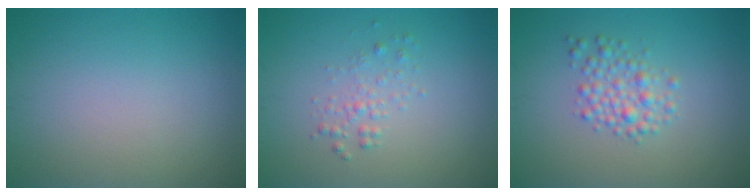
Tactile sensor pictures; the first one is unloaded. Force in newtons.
{"total": 1.3, "press": 1.3, "slide": 0.1}
{"total": 2.6, "press": 2.6, "slide": 0.1}